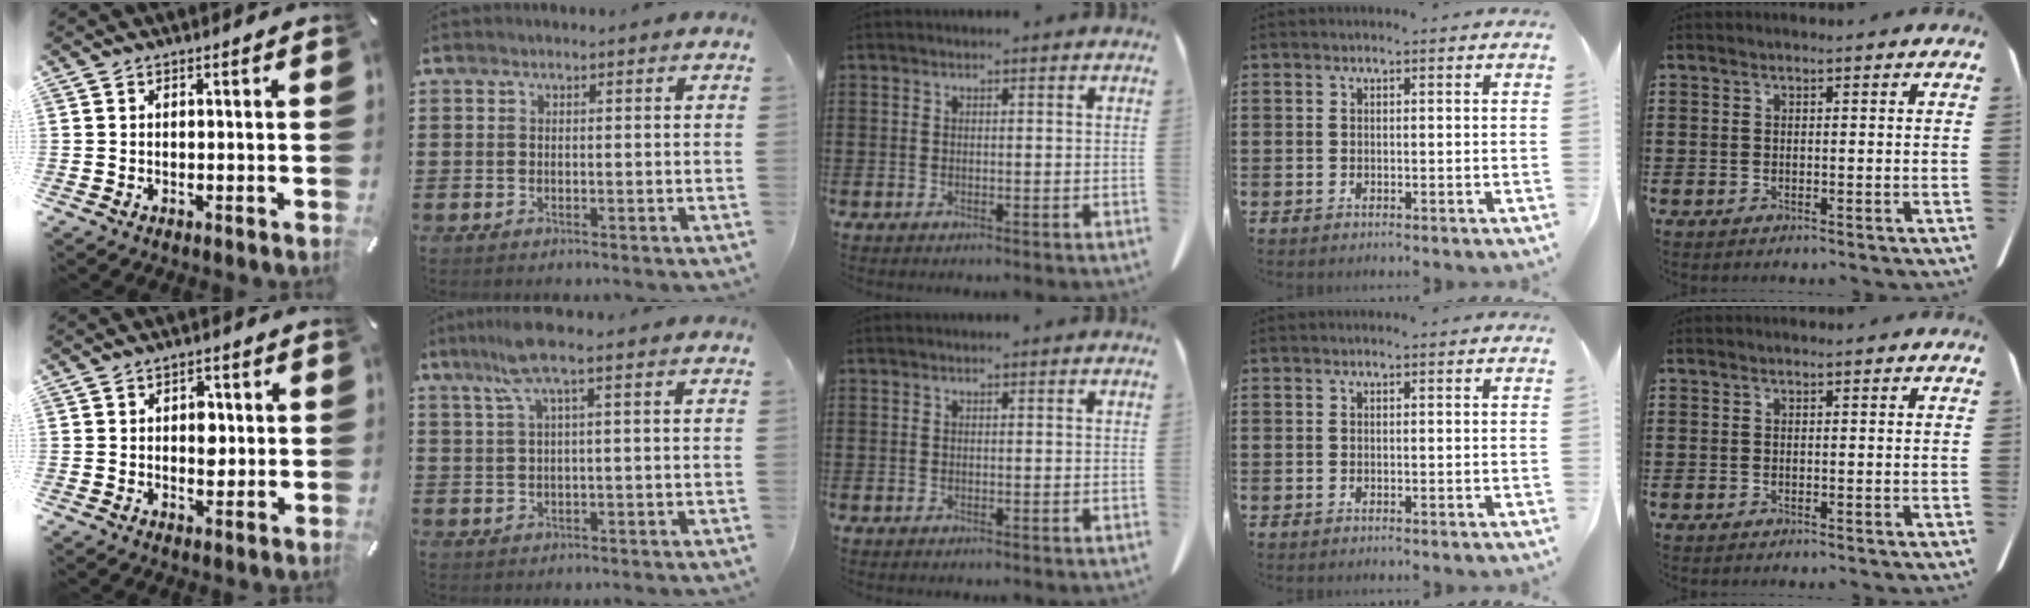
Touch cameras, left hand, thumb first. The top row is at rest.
{"thumb": {"total": 4.9, "force": [0.2, 3.4, 3.5], "torque": [-0.036, -0.003, -0.005]}, "index": {"total": 5.6, "force": [2.6, 0.4, 5.0], "torque": [-0.109, 0.001, 0.044]}}